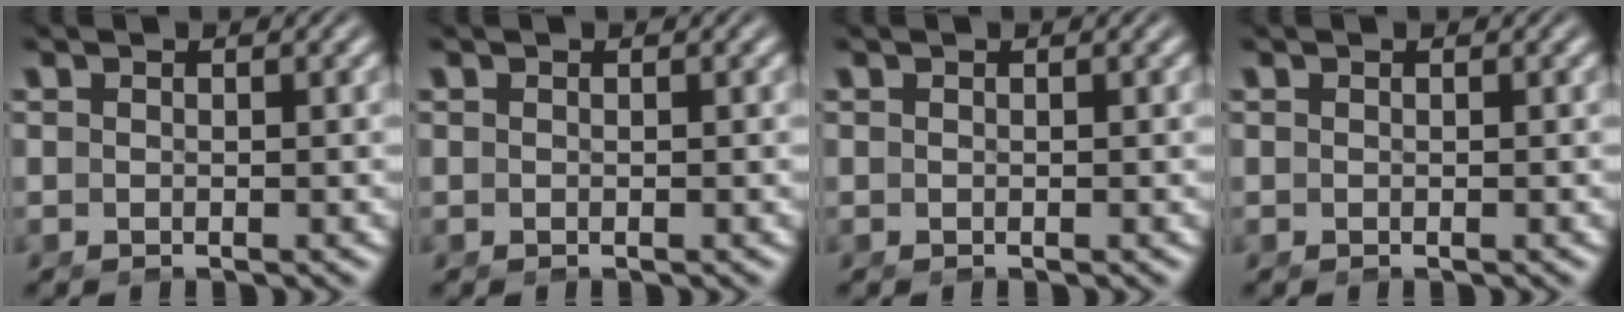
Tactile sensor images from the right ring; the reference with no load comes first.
{"total": 0.0}
{"total": 0.0}
{"total": 0.0}